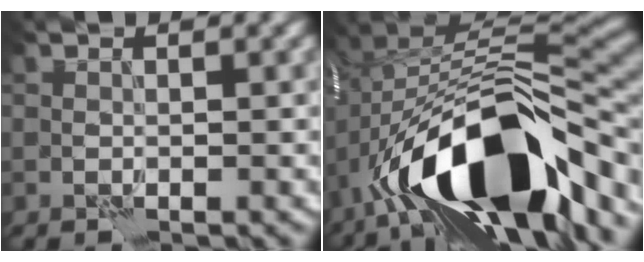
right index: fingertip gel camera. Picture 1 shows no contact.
{"total": 15.9, "force": [-6.7, 7.8, 12.1], "torque": [-0.212, -0.005, -0.100]}